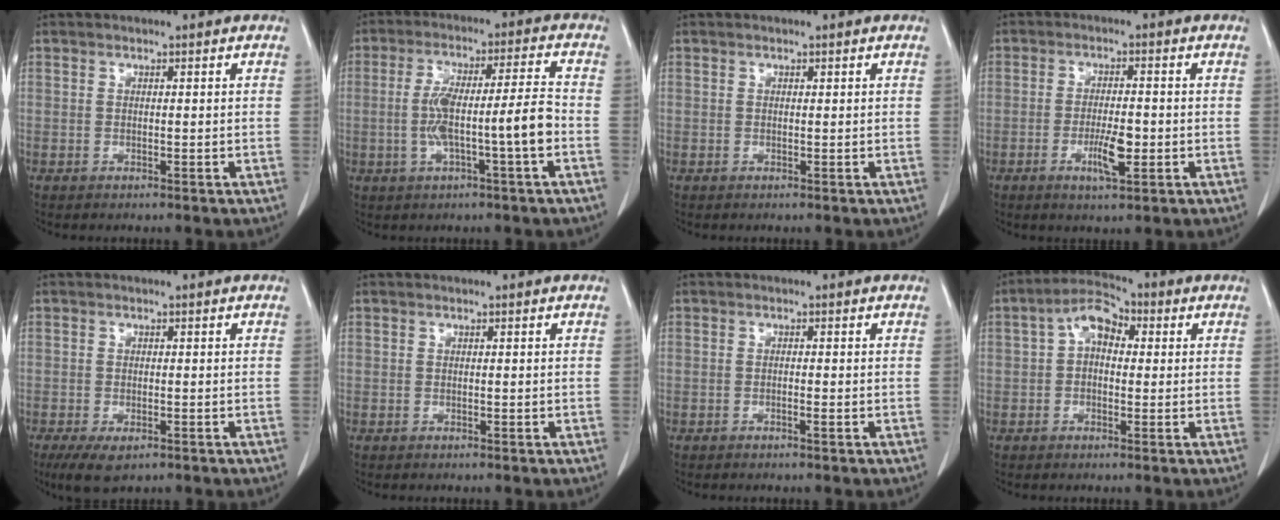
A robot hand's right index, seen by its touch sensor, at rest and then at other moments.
{"total": 9.6, "force": [-2.1, 0.2, 9.4], "torque": [-0.176, 0.020, -0.035]}
{"total": 0.0}
{"total": 5.1, "force": [-1.5, 1.0, 4.7], "torque": [-0.087, -0.004, -0.023]}
{"total": 3.7, "force": [-2.0, 1.8, 2.5], "torque": [-0.046, -0.008, -0.025]}
{"total": 0.0}
{"total": 0.8, "force": [-0.5, -0.1, 0.6], "torque": [-0.014, 0.001, -0.007]}
{"total": 6.3, "force": [1.2, 3.7, 5.0], "torque": [-0.092, 0.036, 0.014]}